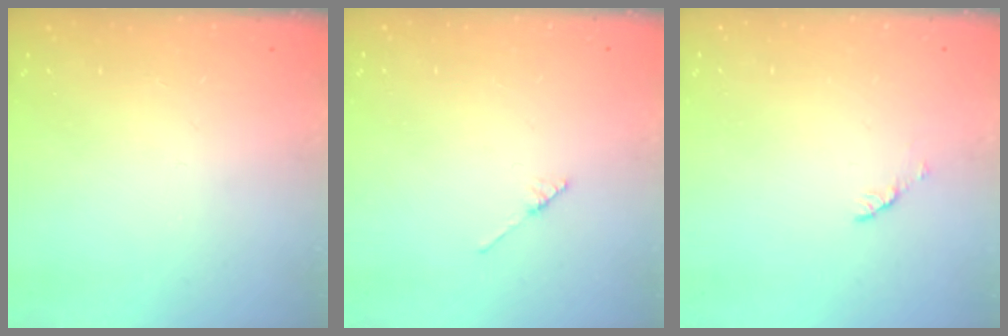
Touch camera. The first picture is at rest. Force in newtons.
{"total": 2.1, "press": 2.1, "slide": 0.1}
{"total": 2.8, "press": 2.7, "slide": 0.4}